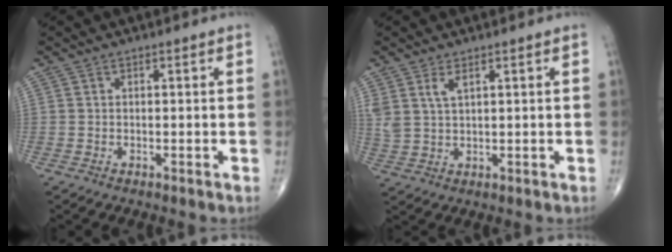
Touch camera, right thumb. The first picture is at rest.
{"total": 4.0, "force": [2.2, 1.7, 2.8], "torque": [-0.059, -0.005, 0.052]}